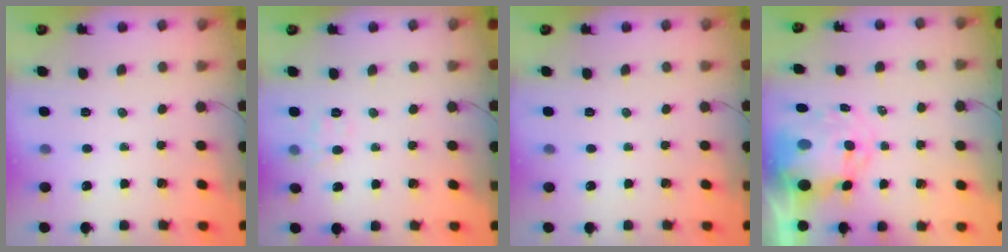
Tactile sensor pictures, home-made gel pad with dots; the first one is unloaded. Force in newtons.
{"total": 4.1, "press": 3.8, "slide": 1.6}
{"total": 0.0}
{"total": 10.6, "press": 10.3, "slide": 2.6}